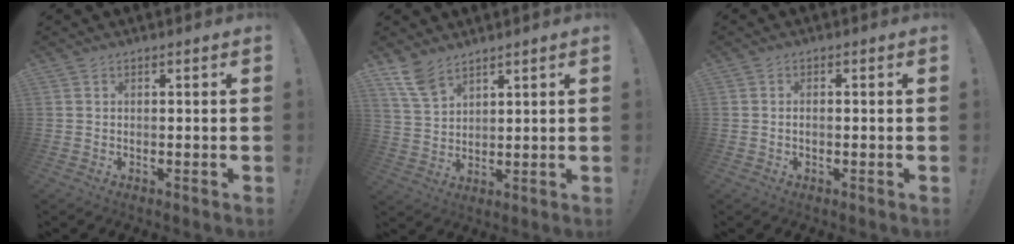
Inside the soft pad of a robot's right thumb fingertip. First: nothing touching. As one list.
[{"total": 8.2, "force": [6.1, 3.7, 3.9], "torque": [-0.069, -0.032, 0.118]}, {"total": 1.0, "force": [-0.5, 0.4, 0.8], "torque": [-0.020, 0.003, -0.007]}]